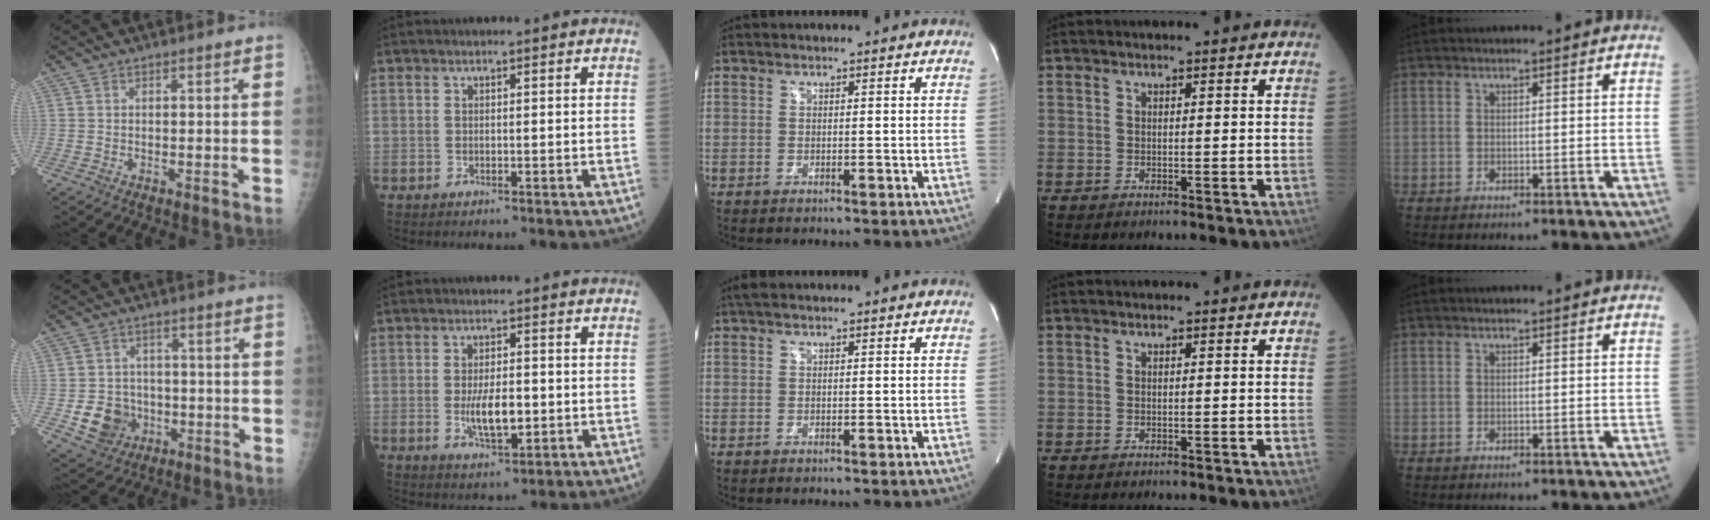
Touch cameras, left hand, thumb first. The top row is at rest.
{"thumb": {"total": 8.3, "force": [-2.1, 7.4, 3.2], "torque": [-0.023, 0.010, -0.026]}, "index": {"total": 6.1, "force": [-0.9, 2.3, 5.6], "torque": [-0.108, -0.008, -0.011]}, "middle": {"total": 2.1, "force": [1.5, 0.7, 1.3], "torque": [-0.029, 0.028, 0.027]}}